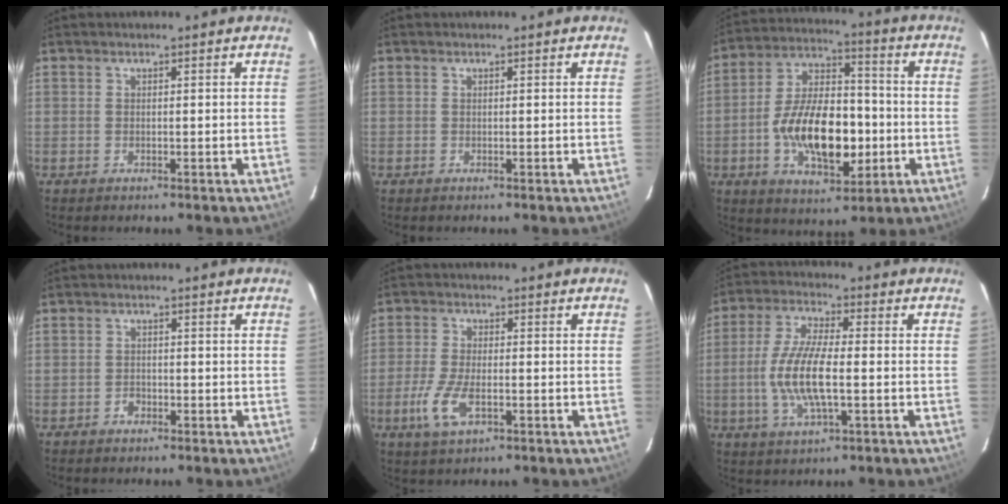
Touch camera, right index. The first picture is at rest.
{"total": 0.0}
{"total": 17.3, "force": [-3.6, 8.8, 14.4], "torque": [-0.271, 0.010, -0.053]}
{"total": 1.5, "force": [-1.0, 1.1, 0.2], "torque": [-0.004, 0.002, -0.017]}
{"total": 7.2, "force": [-2.8, 3.0, 5.9], "torque": [-0.137, -0.010, -0.054]}
{"total": 12.0, "force": [-1.8, 3.6, 11.3], "torque": [-0.236, -0.002, -0.039]}